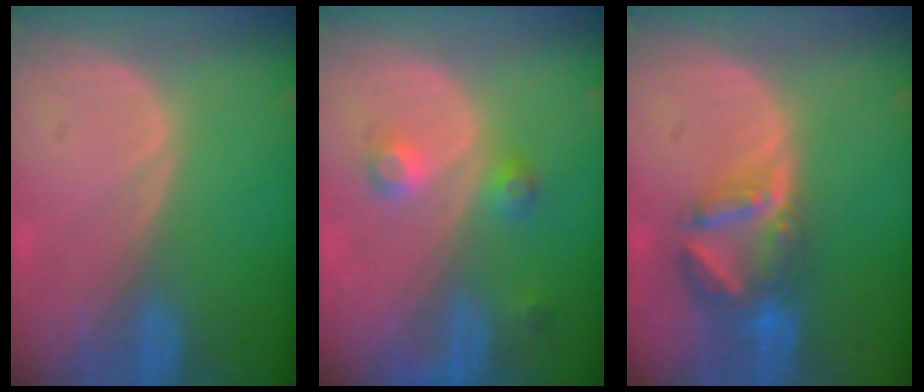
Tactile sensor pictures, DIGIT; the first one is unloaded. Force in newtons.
{"total": 3.8, "press": 3.5, "slide": 1.4}
{"total": 7.2, "press": 6.3, "slide": 3.4}